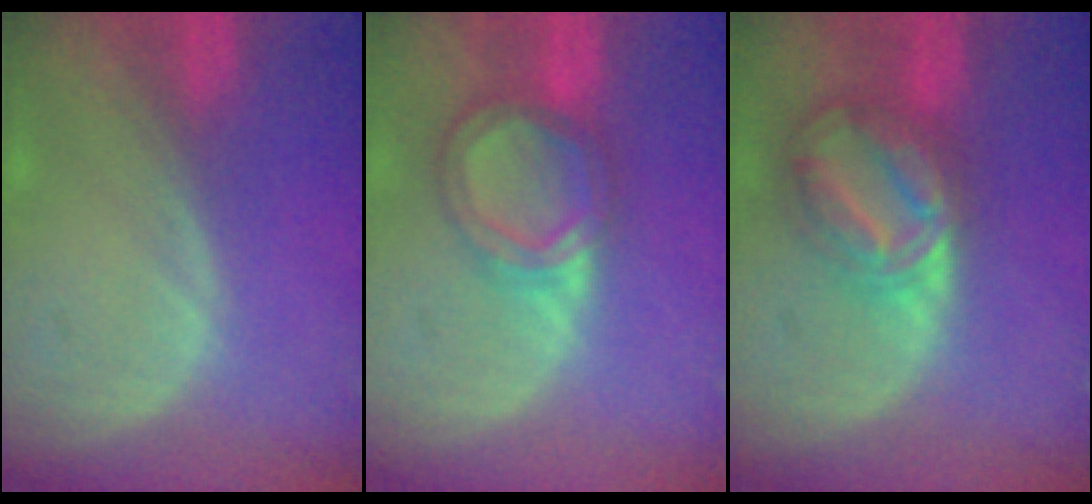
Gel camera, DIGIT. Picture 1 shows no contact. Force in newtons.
{"total": 6.4, "press": 5.9, "slide": 2.5}
{"total": 7.7, "press": 7.6, "slide": 0.5}